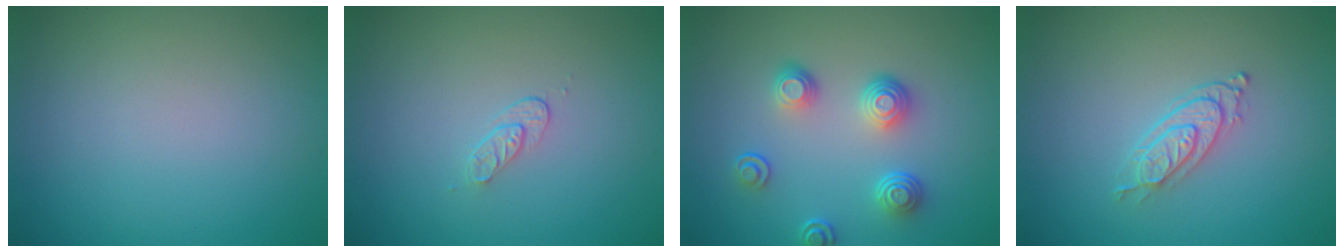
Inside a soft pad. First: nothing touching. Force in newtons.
{"total": 1.2, "press": 0.6, "slide": 1.0}
{"total": 3.7, "press": 2.9, "slide": 2.3}
{"total": 2.7, "press": 2.1, "slide": 1.6}